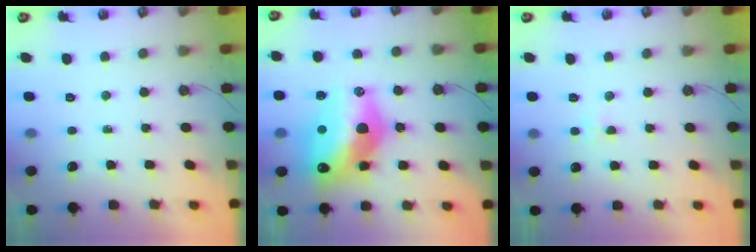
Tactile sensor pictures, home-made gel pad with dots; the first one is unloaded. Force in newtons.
{"total": 20.1, "press": 20.0, "slide": 1.9}
{"total": 2.9, "press": 2.8, "slide": 0.5}